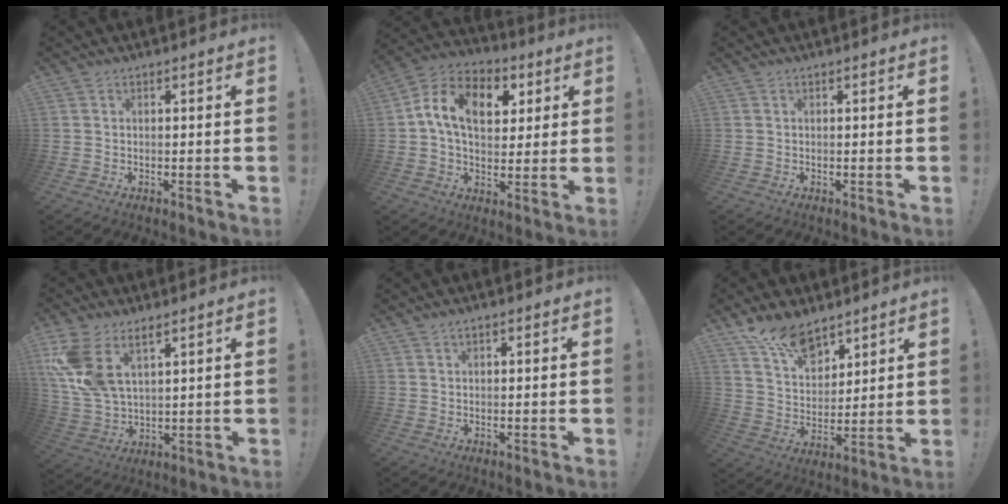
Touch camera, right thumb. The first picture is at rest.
{"total": 14.9, "force": [4.3, 10.0, 10.1], "torque": [-0.156, -0.003, 0.082]}
{"total": 0.0}
{"total": 11.4, "force": [6.8, 5.9, 7.0], "torque": [-0.152, -0.029, 0.133]}
{"total": 1.0, "force": [0.8, 0.3, 0.6], "torque": [-0.009, -0.002, 0.014]}
{"total": 12.8, "force": [9.3, 6.9, 5.4], "torque": [-0.102, -0.058, 0.179]}